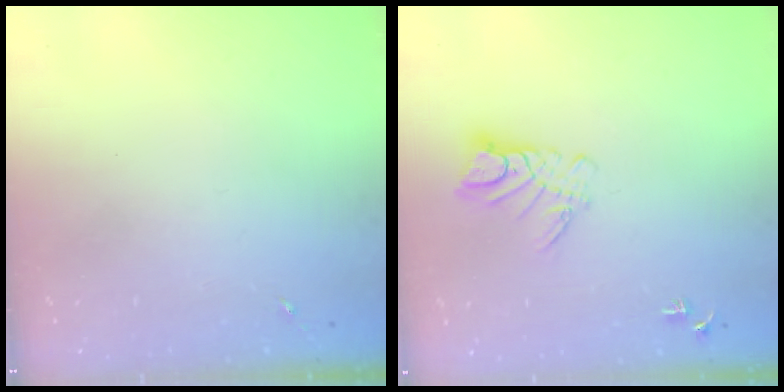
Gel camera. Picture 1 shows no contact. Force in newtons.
{"total": 8.5, "press": 8.5, "slide": 0.9}